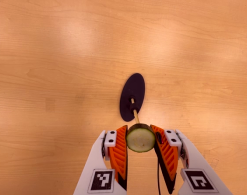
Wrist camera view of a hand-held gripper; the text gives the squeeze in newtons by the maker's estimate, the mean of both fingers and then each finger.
{"total": 9.6, "left": 8.8, "right": 10.4}